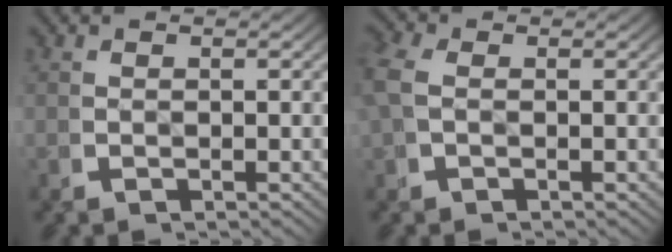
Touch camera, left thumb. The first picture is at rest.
{"total": 2.2, "force": [0.0, 1.7, 1.5], "torque": [-0.048, -0.002, 0.002]}